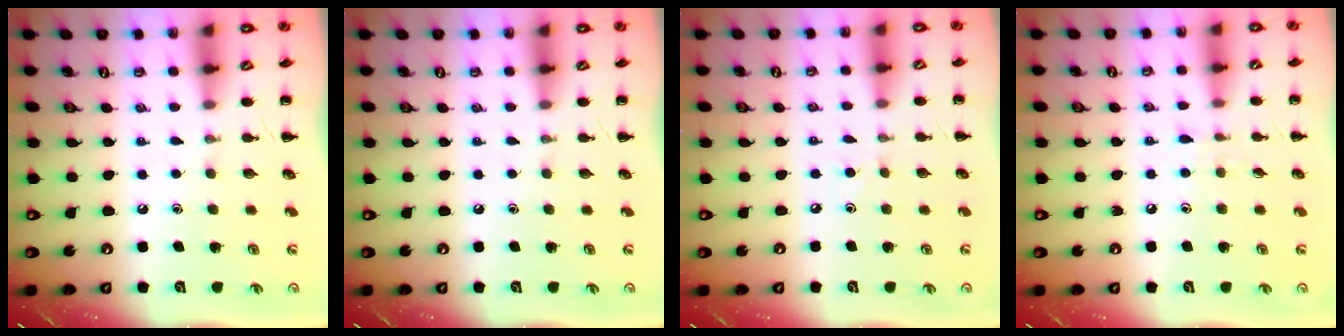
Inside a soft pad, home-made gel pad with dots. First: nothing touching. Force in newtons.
{"total": 0.0}
{"total": 2.4, "press": 2.3, "slide": 0.8}
{"total": 4.4, "press": 4.0, "slide": 1.8}